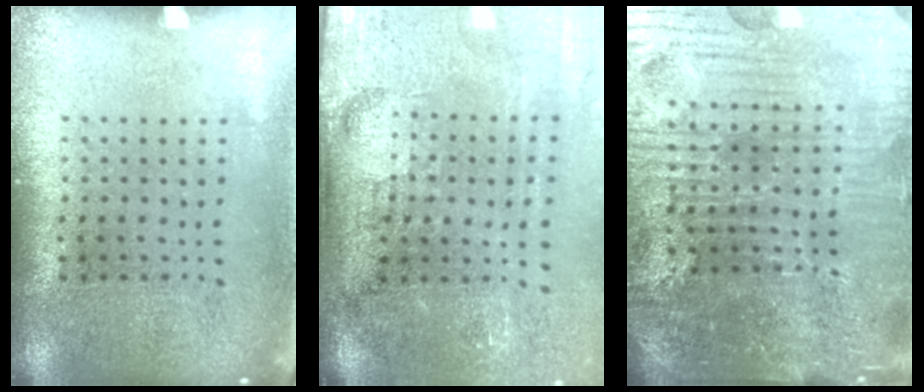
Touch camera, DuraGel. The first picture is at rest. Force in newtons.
{"total": 4.7, "press": 3.9, "slide": 2.7}
{"total": 5.8, "press": 5.4, "slide": 2.0}